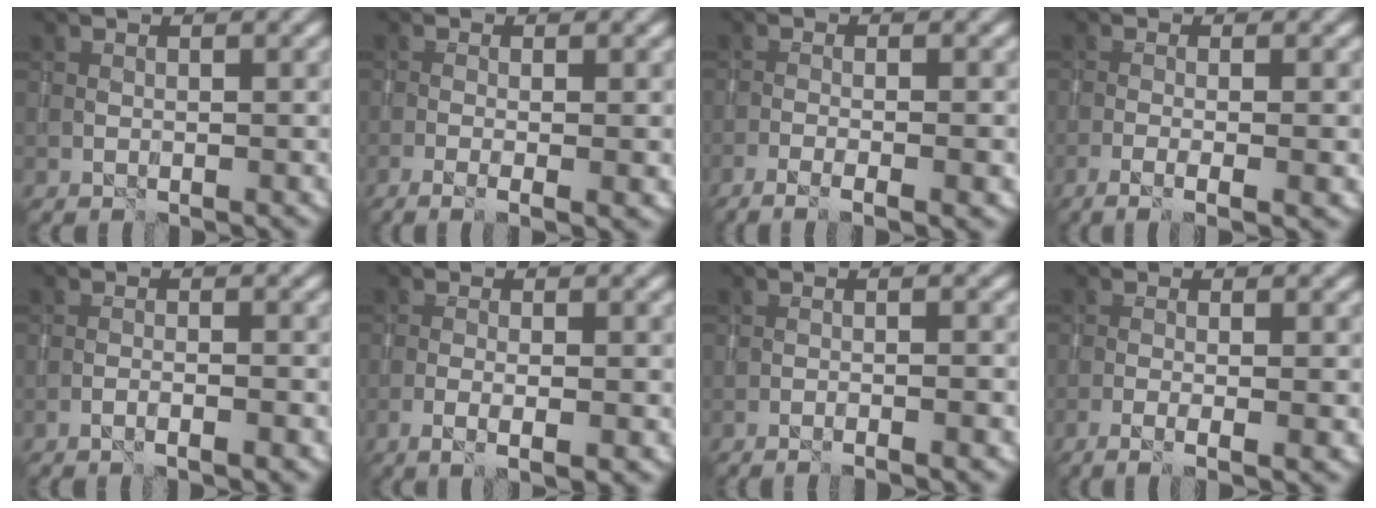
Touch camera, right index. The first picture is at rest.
{"total": 3.8, "force": [-1.0, 1.2, 3.5], "torque": [-0.050, -0.004, -0.019]}
{"total": 4.6, "force": [-2.2, 1.3, 3.8], "torque": [-0.053, 0.001, -0.039]}
{"total": 4.8, "force": [-1.4, 1.4, 4.4], "torque": [-0.061, -0.005, -0.028]}
{"total": 2.3, "force": [-1.4, 0.4, 1.8], "torque": [-0.033, 0.015, -0.027]}
{"total": 3.4, "force": [-1.1, 0.9, 3.1], "torque": [-0.052, -0.003, -0.023]}
{"total": 3.3, "force": [-1.6, 0.8, 2.8], "torque": [-0.023, 0.018, -0.031]}
{"total": 4.0, "force": [-1.2, 1.2, 3.6], "torque": [-0.050, -0.003, -0.026]}